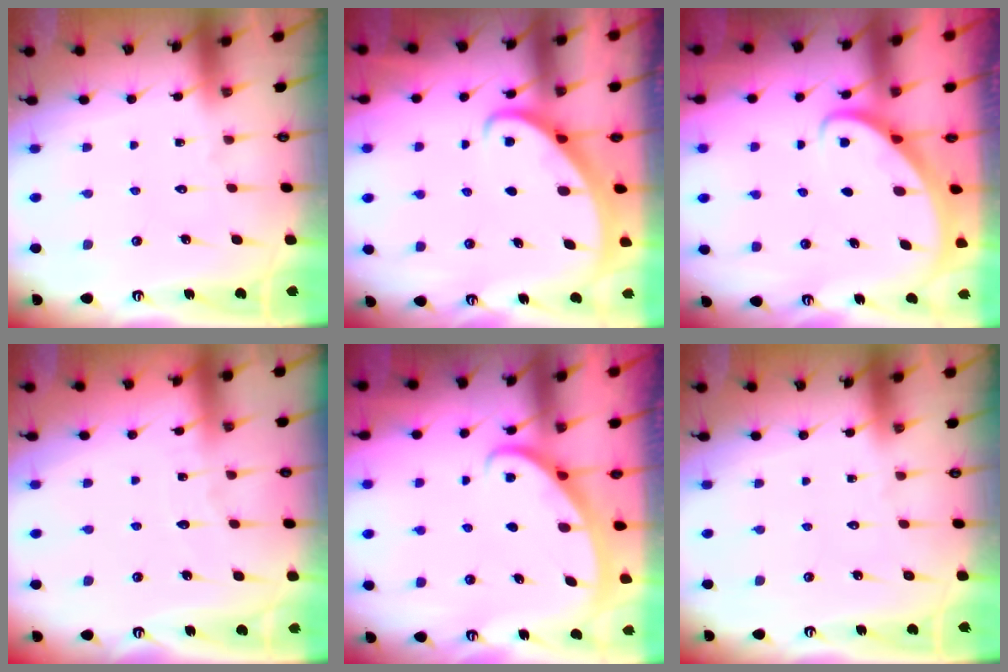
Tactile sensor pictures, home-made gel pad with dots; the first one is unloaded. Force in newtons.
{"total": 2.0, "press": 2.0, "slide": 0.2}
{"total": 2.6, "press": 2.6, "slide": 0.2}
{"total": 3.0, "press": 3.0, "slide": 0.3}
{"total": 3.0, "press": 3.0, "slide": 0.1}
{"total": 0.0}